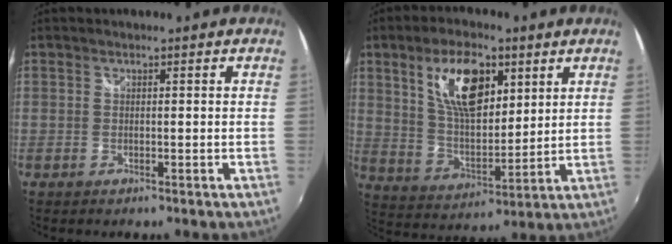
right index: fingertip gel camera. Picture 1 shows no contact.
{"total": 14.3, "force": [6.5, 6.8, 10.9], "torque": [-0.192, 0.012, 0.124]}